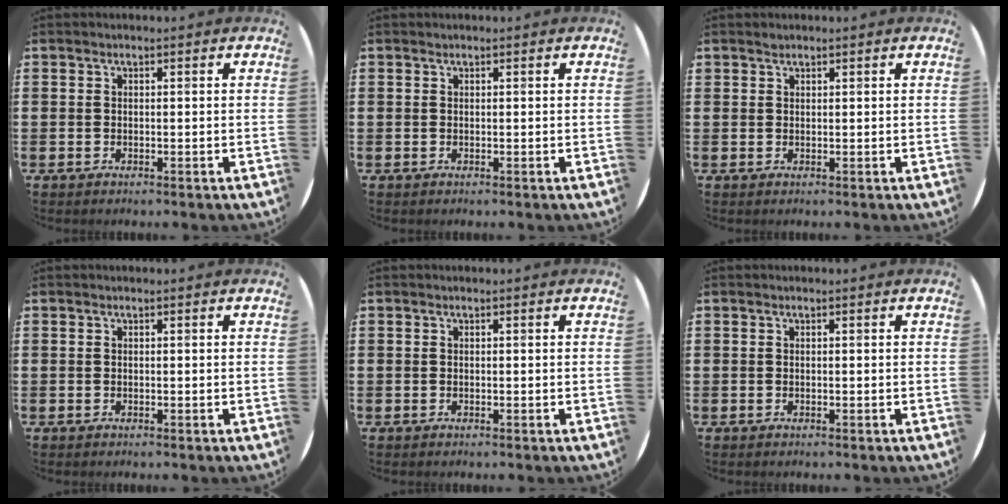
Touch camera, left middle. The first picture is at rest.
{"total": 0.0}
{"total": 0.6, "force": [0.6, 0.2, -0.1], "torque": [0.010, 0.000, 0.009]}
{"total": 0.0}
{"total": 0.0}
{"total": 0.0}